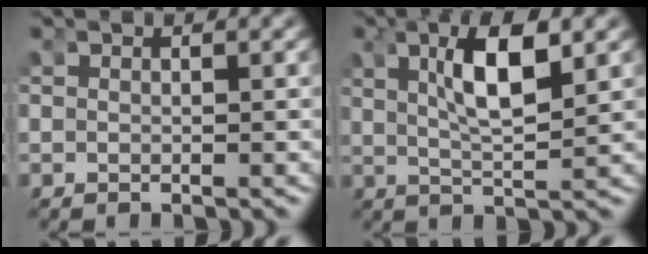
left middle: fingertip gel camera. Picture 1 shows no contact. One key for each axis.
{"total": 5.1, "fx": 1.3, "fy": 1.3, "fz": 4.8, "tx": -0.083, "ty": 0.003, "tz": 0.023}